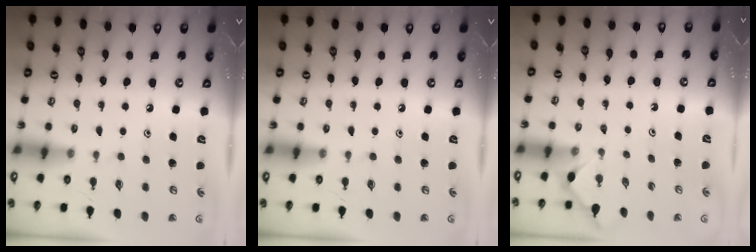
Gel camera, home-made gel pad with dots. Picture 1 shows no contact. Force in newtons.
{"total": 0.0}
{"total": 1.7, "press": 1.6, "slide": 0.5}